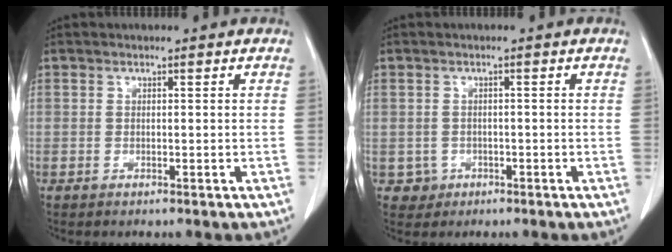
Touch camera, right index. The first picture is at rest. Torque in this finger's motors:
{"motor_torque": [-0.32, 0.14, -0.82, -0.20]}